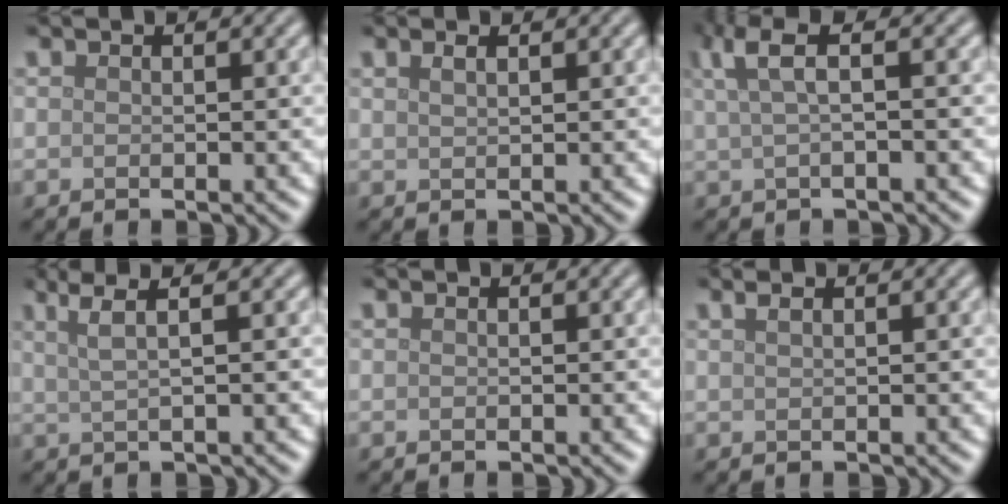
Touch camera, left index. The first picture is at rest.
{"total": 1.0, "force": [0.7, 0.3, 0.6], "torque": [-0.009, 0.003, 0.012]}
{"total": 3.6, "force": [1.4, 0.9, 3.2], "torque": [-0.058, 0.008, 0.024]}
{"total": 3.6, "force": [1.9, 1.1, 2.9], "torque": [-0.043, 0.014, 0.011]}
{"total": 0.0}
{"total": 1.5, "force": [0.9, 0.6, 0.9], "torque": [-0.006, -0.002, 0.005]}